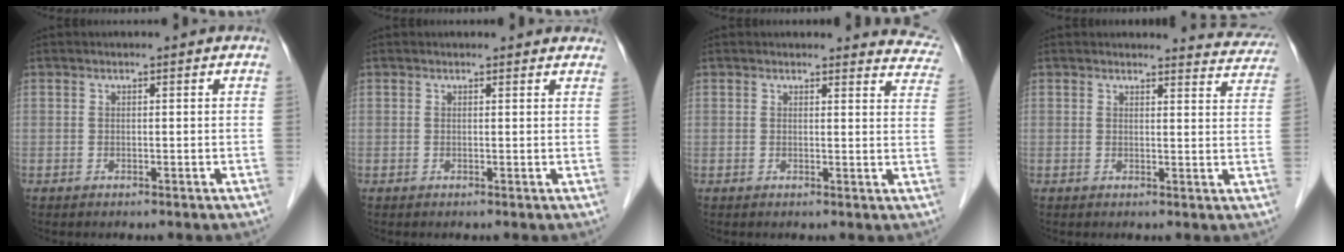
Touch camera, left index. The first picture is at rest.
{"total": 3.4, "force": [3.2, 1.0, 0.6], "torque": [-0.003, 0.005, 0.020]}
{"total": 6.9, "force": [6.7, 1.5, 0.0], "torque": [0.034, -0.039, 0.033]}
{"total": 6.2, "force": [6.1, 0.7, -0.3], "torque": [0.012, -0.031, 0.046]}